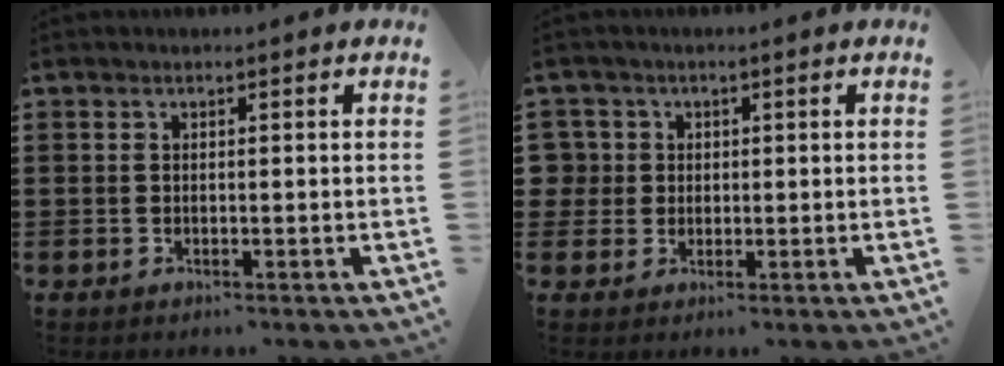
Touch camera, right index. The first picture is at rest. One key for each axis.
{"total": 3.3, "fx": 0.5, "fy": 3.2, "fz": 0.3, "tx": -0.022, "ty": 0.011, "tz": 0.009}